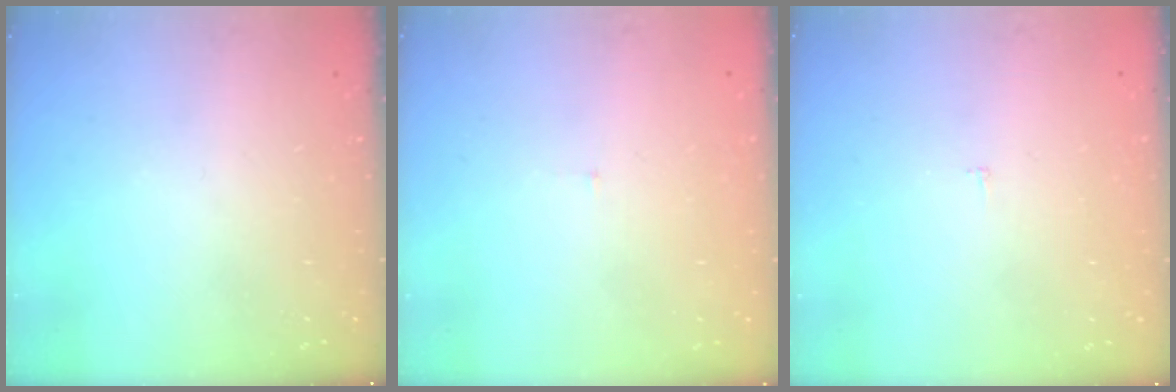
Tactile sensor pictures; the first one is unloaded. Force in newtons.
{"total": 3.0, "press": 3.0, "slide": 0.2}
{"total": 2.3, "press": 2.3, "slide": 0.2}